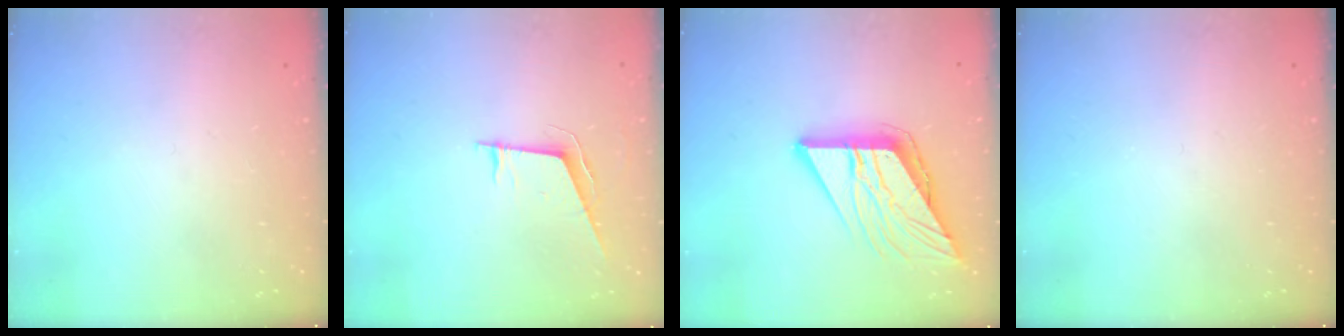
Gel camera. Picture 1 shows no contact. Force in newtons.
{"total": 6.6, "press": 6.2, "slide": 2.4}
{"total": 12.8, "press": 12.7, "slide": 1.5}
{"total": 0.0}